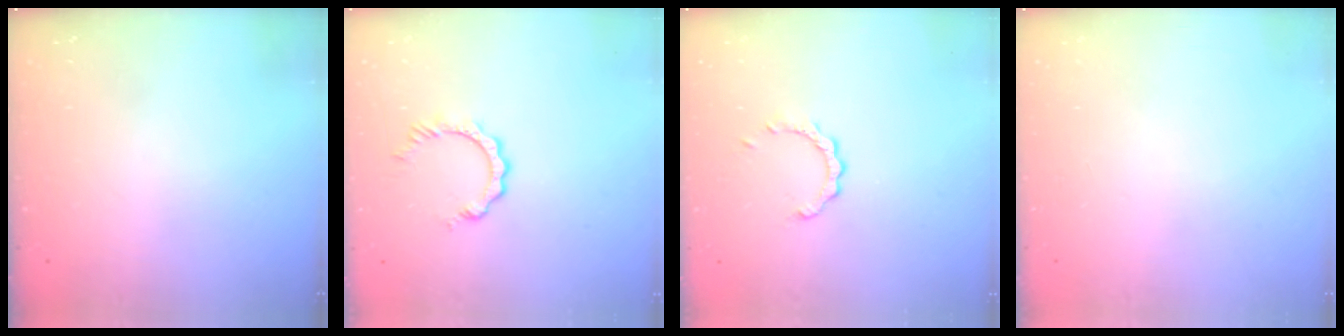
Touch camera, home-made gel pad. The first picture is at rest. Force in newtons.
{"total": 2.9, "press": 2.9, "slide": 0.4}
{"total": 2.7, "press": 2.7, "slide": 0.3}
{"total": 0.0}